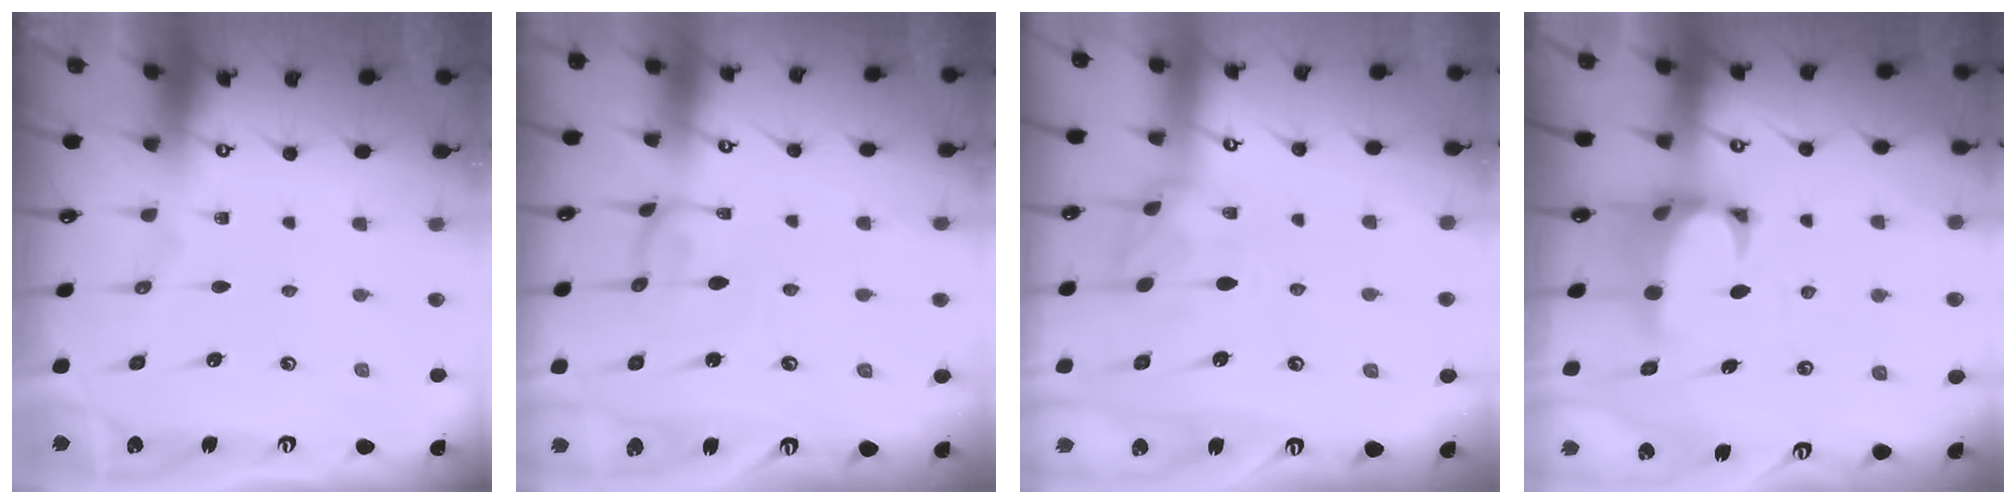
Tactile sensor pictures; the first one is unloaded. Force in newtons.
{"total": 2.0, "press": 2.0, "slide": 0.1}
{"total": 3.0, "press": 2.8, "slide": 1.2}
{"total": 2.6, "press": 2.4, "slide": 1.1}